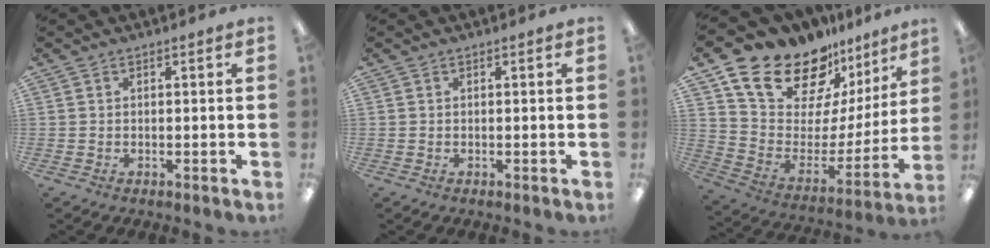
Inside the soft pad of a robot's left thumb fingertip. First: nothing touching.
{"total": 0.0}
{"total": 20.5, "force": [16.5, 9.5, 7.8], "torque": [-0.149, -0.124, 0.295]}